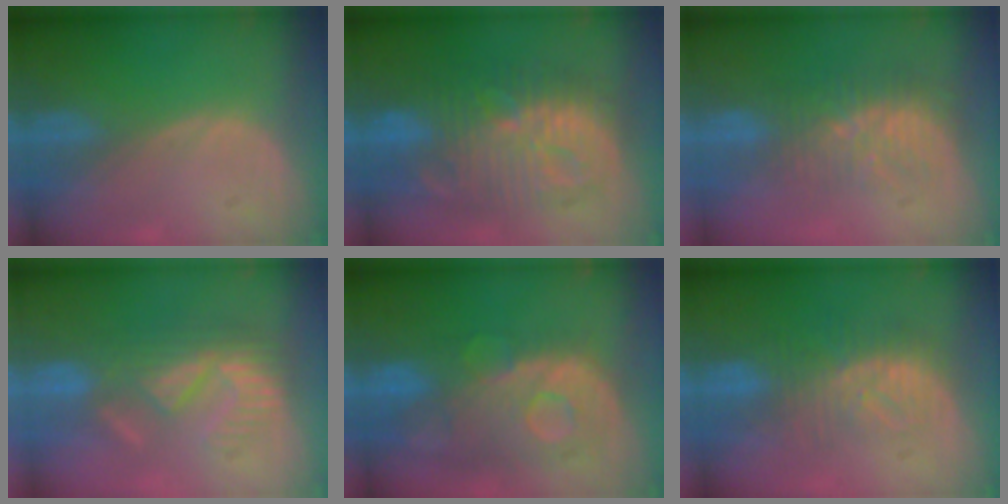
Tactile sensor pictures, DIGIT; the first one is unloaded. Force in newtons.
{"total": 12.4, "press": 12.3, "slide": 1.0}
{"total": 8.0, "press": 7.0, "slide": 3.8}
{"total": 9.2, "press": 8.0, "slide": 4.5}
{"total": 11.2, "press": 9.7, "slide": 5.6}
{"total": 8.1, "press": 7.5, "slide": 3.2}